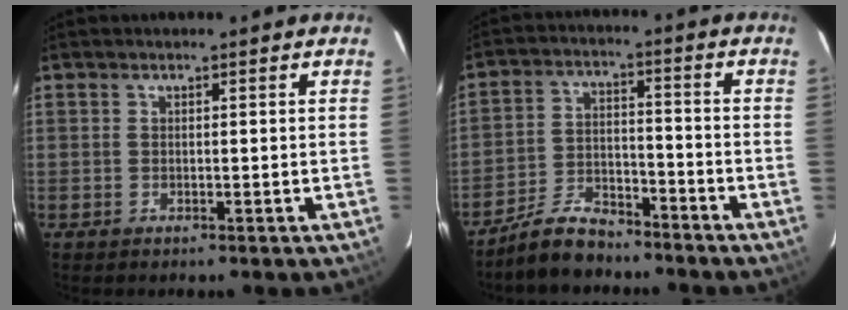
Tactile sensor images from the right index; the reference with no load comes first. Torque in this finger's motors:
{"motor_torque": [0.14, -0.39, 0.10, -0.01]}